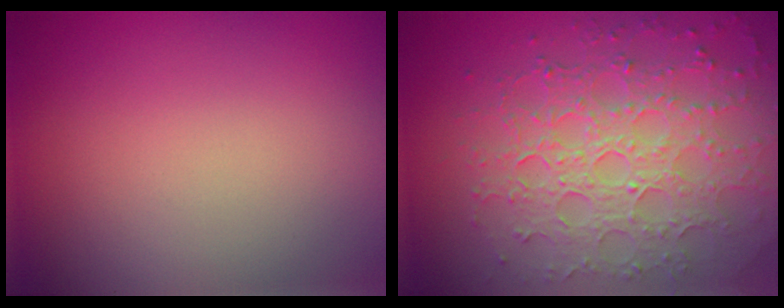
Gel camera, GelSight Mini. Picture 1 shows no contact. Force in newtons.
{"total": 7.5, "press": 5.6, "slide": 5.0}